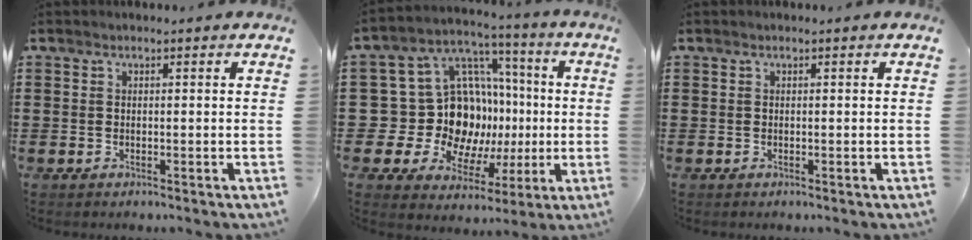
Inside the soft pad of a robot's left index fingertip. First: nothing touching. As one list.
[{"total": 15.4, "force": [-0.5, 14.0, 6.5], "torque": [-0.157, -0.019, 0.017]}, {"total": 0.0}]